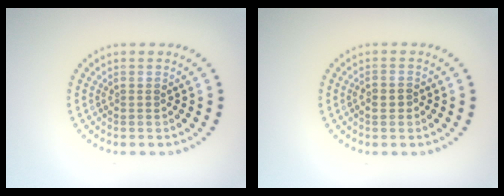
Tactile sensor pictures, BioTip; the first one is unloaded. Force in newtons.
{"total": 1.6, "press": 1.4, "slide": 0.6}